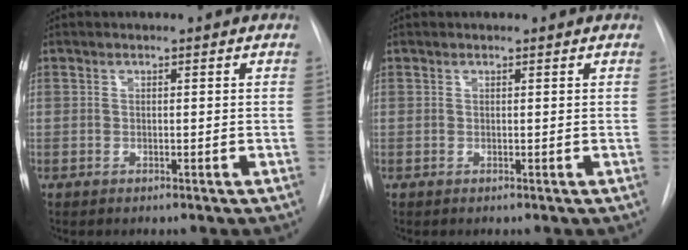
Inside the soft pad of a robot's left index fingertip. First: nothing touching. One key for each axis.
{"total": 0.0}